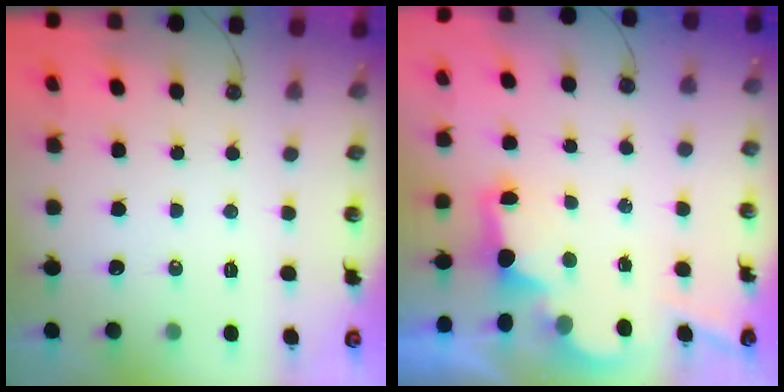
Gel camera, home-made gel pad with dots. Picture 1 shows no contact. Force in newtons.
{"total": 2.6, "press": 2.5, "slide": 0.7}